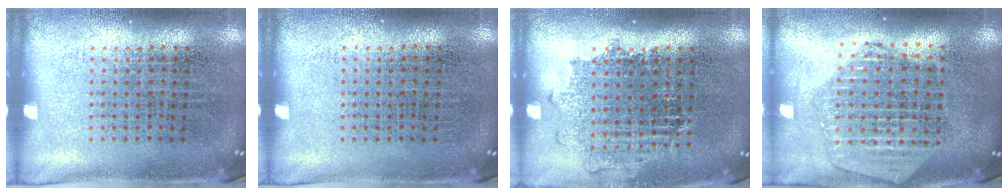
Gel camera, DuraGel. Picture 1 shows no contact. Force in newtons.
{"total": 0.0}
{"total": 1.0, "press": 1.0, "slide": 0.4}
{"total": 2.2, "press": 1.9, "slide": 0.9}